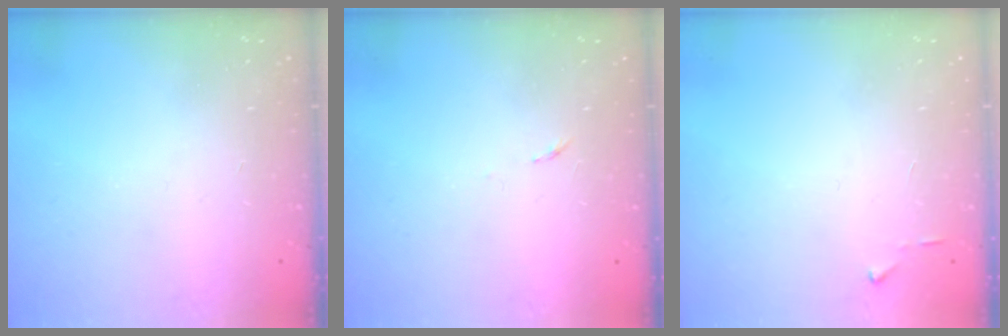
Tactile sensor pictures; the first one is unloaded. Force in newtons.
{"total": 2.6, "press": 2.6, "slide": 0.4}
{"total": 3.0, "press": 2.9, "slide": 0.4}